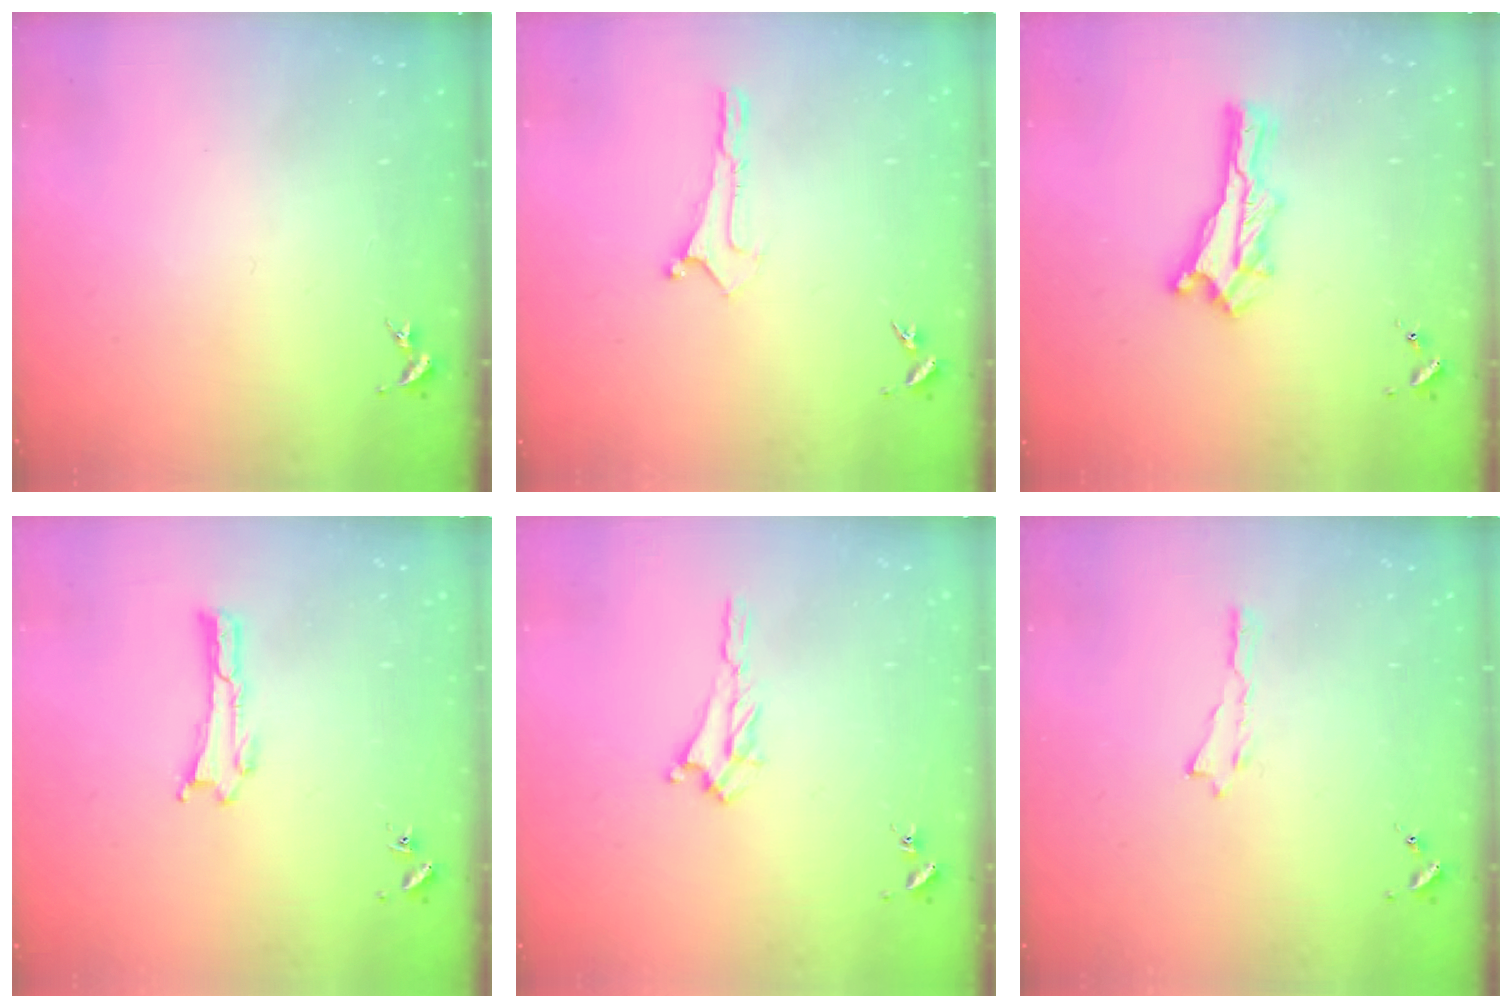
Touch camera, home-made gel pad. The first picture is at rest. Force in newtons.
{"total": 0.0}
{"total": 0.6, "press": 0.5, "slide": 0.2}
{"total": 0.0}
{"total": 2.0, "press": 2.0, "slide": 0.5}
{"total": 0.0}